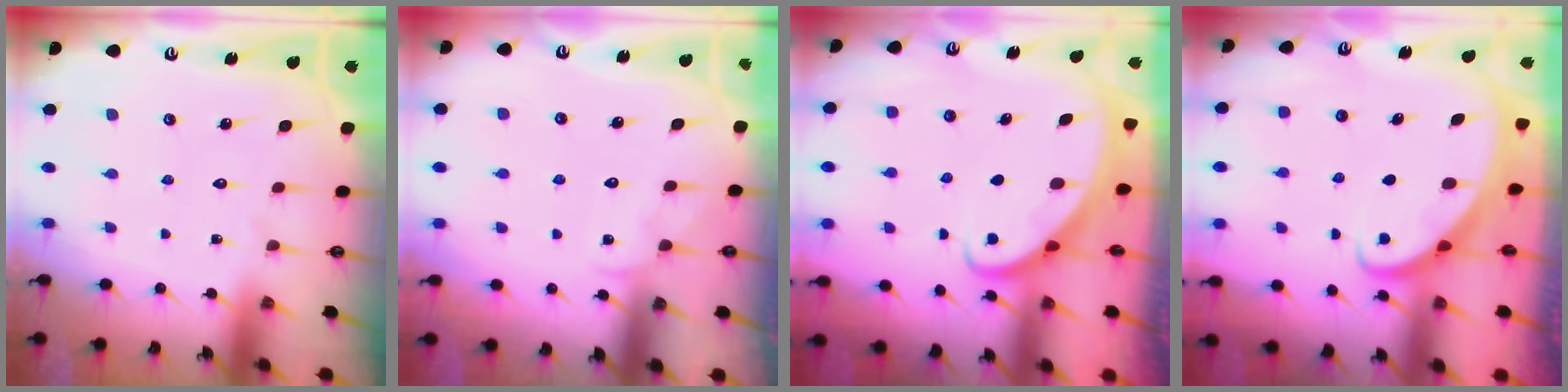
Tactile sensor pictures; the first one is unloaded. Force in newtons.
{"total": 2.5, "press": 2.5, "slide": 0.4}
{"total": 2.6, "press": 2.6, "slide": 0.2}
{"total": 2.5, "press": 2.5, "slide": 0.3}